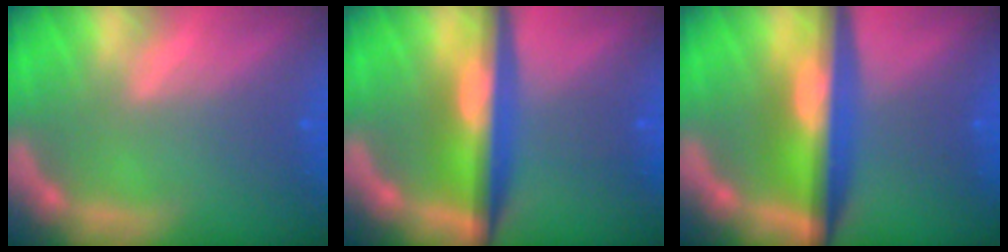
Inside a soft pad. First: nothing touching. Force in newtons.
{"total": 7.4}
{"total": 8.6}